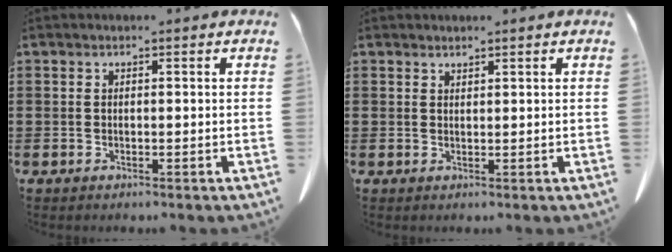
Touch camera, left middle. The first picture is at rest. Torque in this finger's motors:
{"motor_torque": [-0.97, 1.17, -0.02, -0.01]}